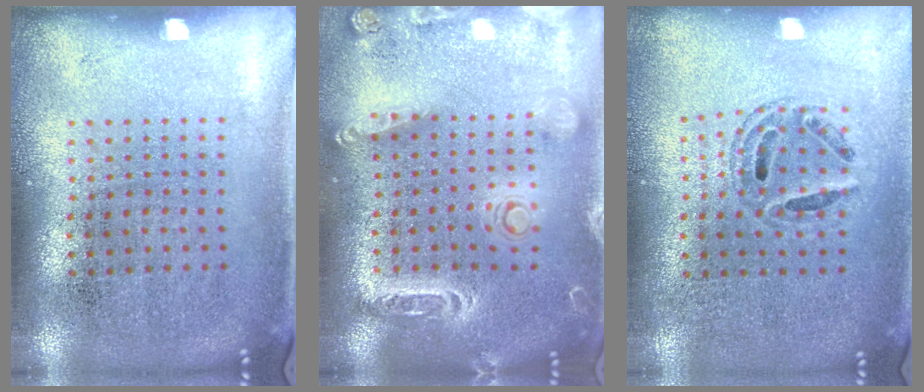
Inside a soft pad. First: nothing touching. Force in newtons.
{"total": 2.1, "press": 1.9, "slide": 0.9}
{"total": 0.6, "press": 0.6, "slide": 0.2}